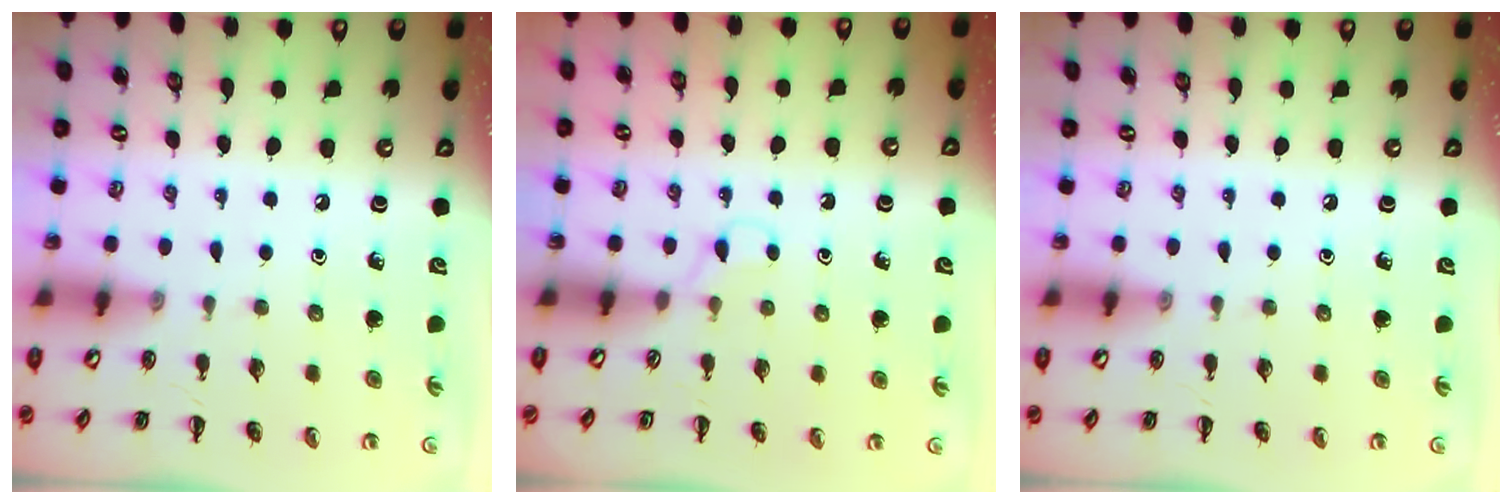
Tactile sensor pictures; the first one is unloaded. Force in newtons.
{"total": 3.1, "press": 2.9, "slide": 1.1}
{"total": 0.0}